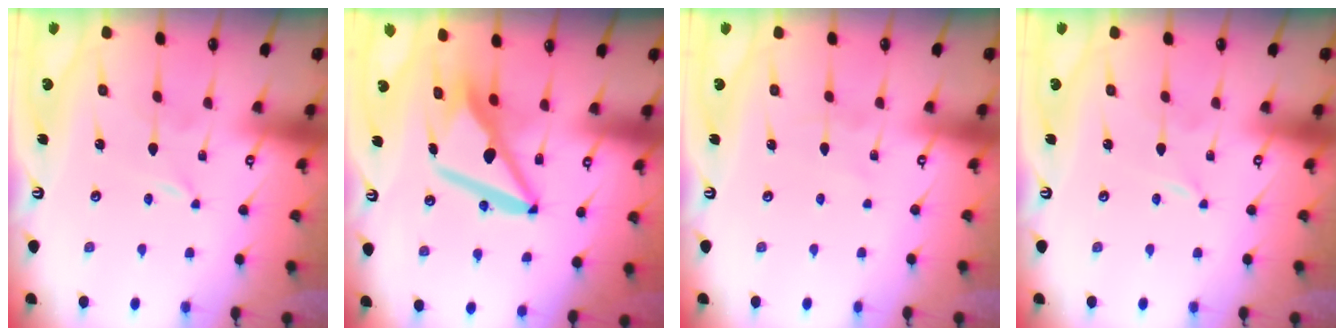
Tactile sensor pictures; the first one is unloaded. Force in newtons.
{"total": 11.2, "press": 11.1, "slide": 1.4}
{"total": 1.1, "press": 1.1, "slide": 0.0}
{"total": 0.0}